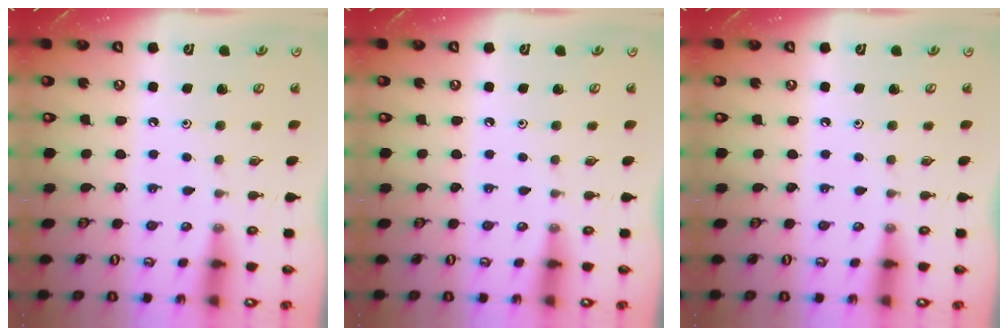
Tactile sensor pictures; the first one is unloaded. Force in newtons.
{"total": 0.0}
{"total": 0.0}